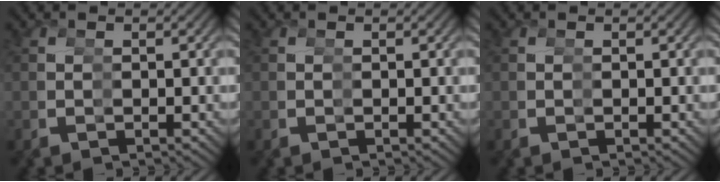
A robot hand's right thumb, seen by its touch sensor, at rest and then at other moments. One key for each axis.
{"total": 0.0}
{"total": 0.0}